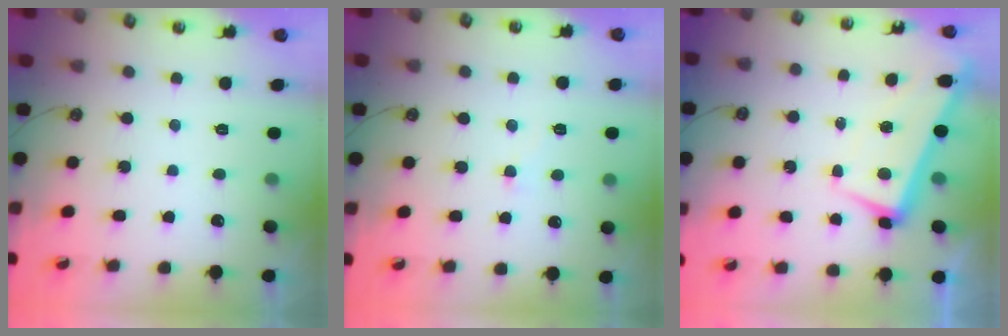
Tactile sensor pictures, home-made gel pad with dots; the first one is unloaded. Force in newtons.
{"total": 2.4, "press": 2.3, "slide": 0.7}
{"total": 1.8, "press": 0.9, "slide": 1.6}